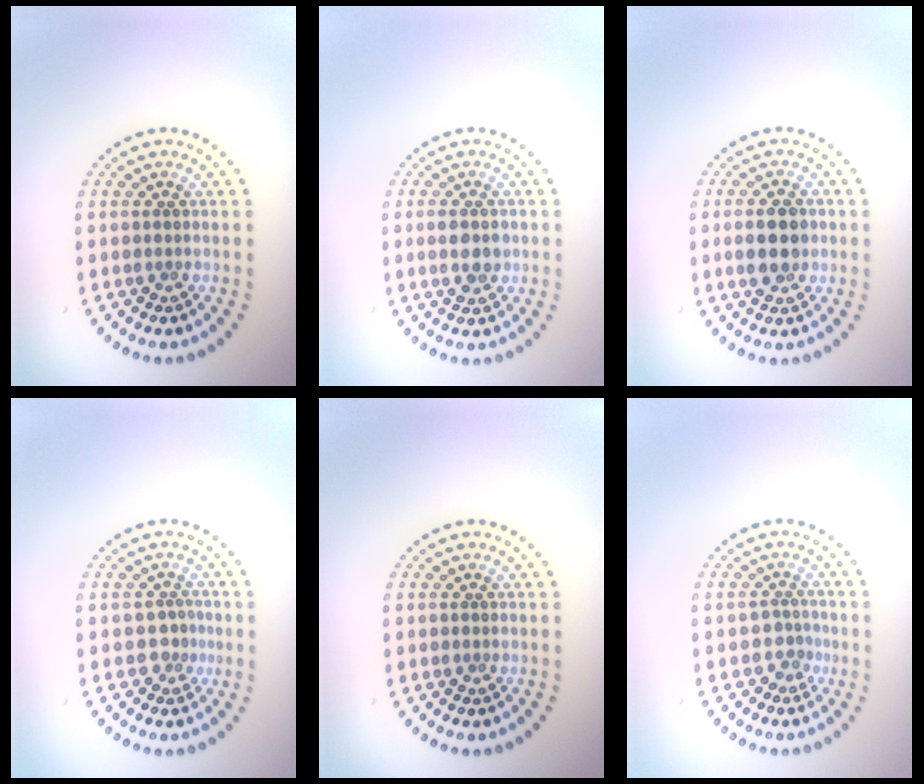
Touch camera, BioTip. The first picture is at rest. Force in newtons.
{"total": 2.6, "press": 2.6, "slide": 0.1}
{"total": 3.8, "press": 3.8, "slide": 0.2}
{"total": 1.5, "press": 1.1, "slide": 1.1}
{"total": 0.0}
{"total": 1.8, "press": 1.1, "slide": 1.3}